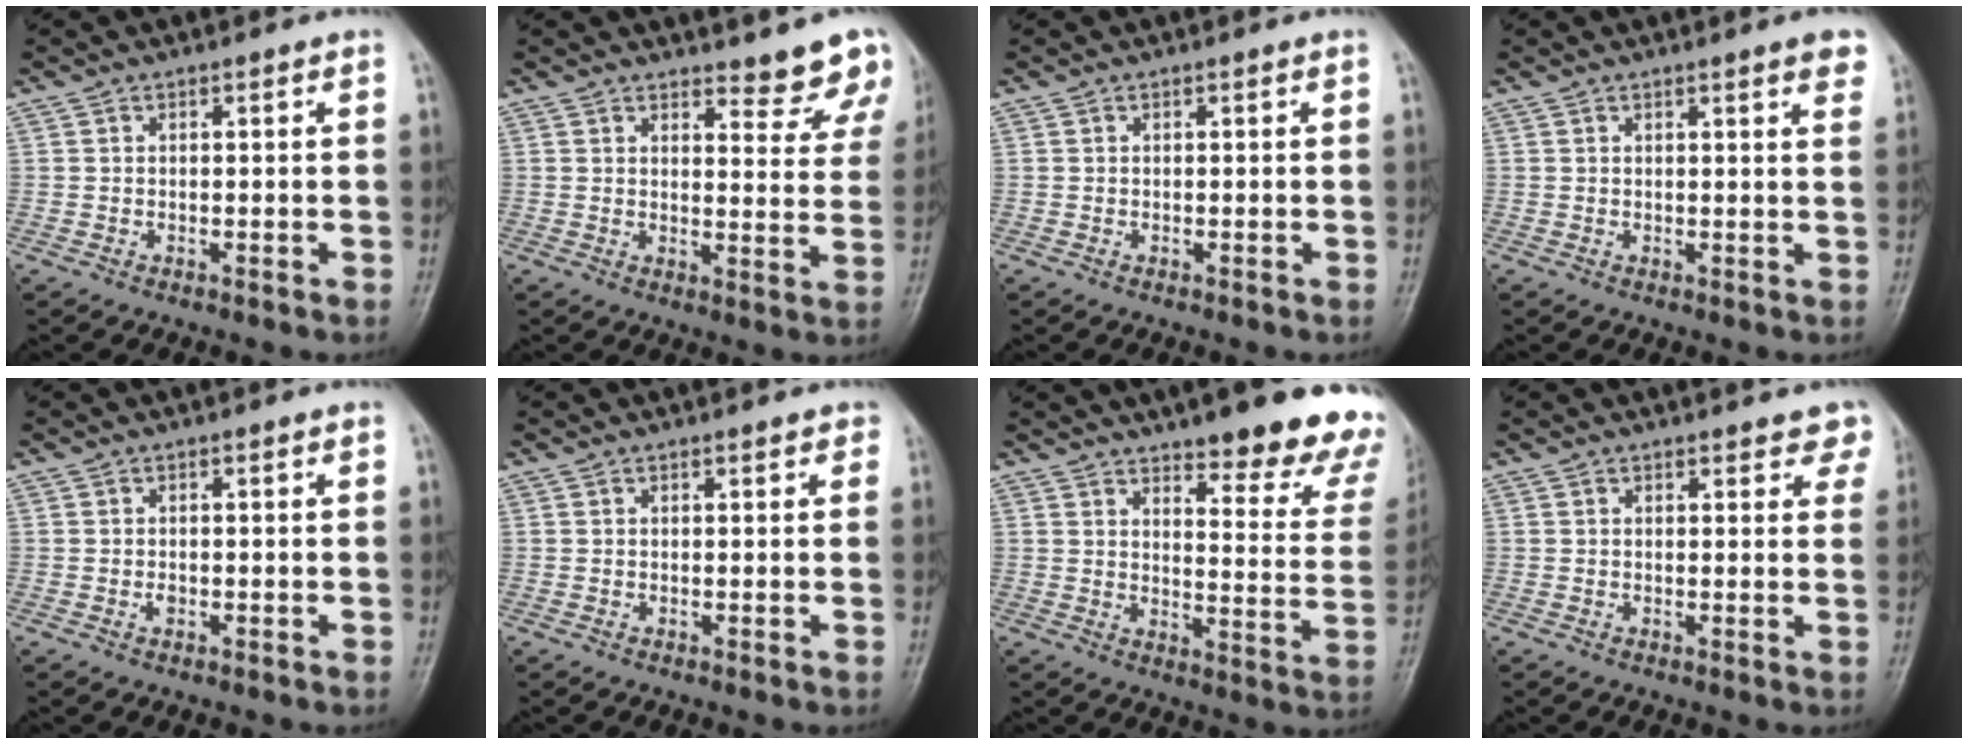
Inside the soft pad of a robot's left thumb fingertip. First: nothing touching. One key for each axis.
{"total": 7.2, "fx": 6.4, "fy": 2.2, "fz": 2.5, "tx": 0.008, "ty": -0.038, "tz": 0.056}
{"total": 0.0}
{"total": 3.9, "fx": 2.6, "fy": 0.5, "fz": 2.9, "tx": -0.024, "ty": -0.005, "tz": 0.026}
{"total": 0.9, "fx": -0.2, "fy": 0.6, "fz": 0.7, "tx": -0.009, "ty": 0.001, "tz": -0.003}
{"total": 1.2, "fx": 0.8, "fy": 0.6, "fz": 0.7, "tx": -0.004, "ty": -0.001, "tz": 0.006}
{"total": 20.5, "fx": 15.1, "fy": 5.5, "fz": 12.8, "tx": -0.122, "ty": -0.083, "tz": 0.181}
{"total": 4.8, "fx": 3.8, "fy": 2.0, "fz": 2.2, "tx": 0.010, "ty": -0.012, "tz": 0.033}